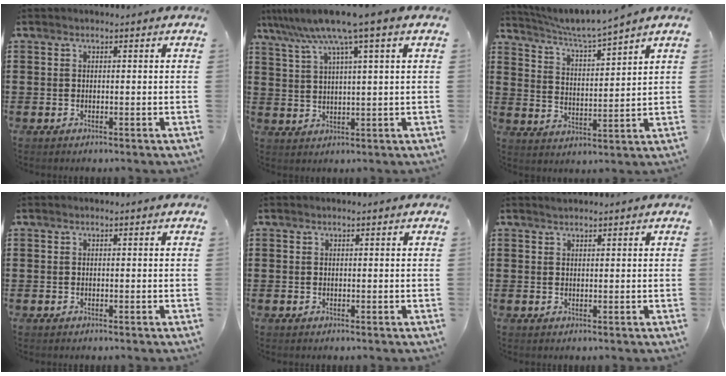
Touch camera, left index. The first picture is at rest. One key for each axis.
{"total": 8.3, "fx": 5.7, "fy": -0.4, "fz": 6.0, "tx": -0.133, "ty": -0.020, "tz": 0.095}
{"total": 4.9, "fx": 4.5, "fy": -0.6, "fz": 1.8, "tx": -0.056, "ty": -0.030, "tz": 0.072}
{"total": 0.0}
{"total": 0.0}
{"total": 1.0, "fx": 1.0, "fy": 0.2, "fz": 0.1, "tx": -0.004, "ty": 0.000, "tz": 0.020}